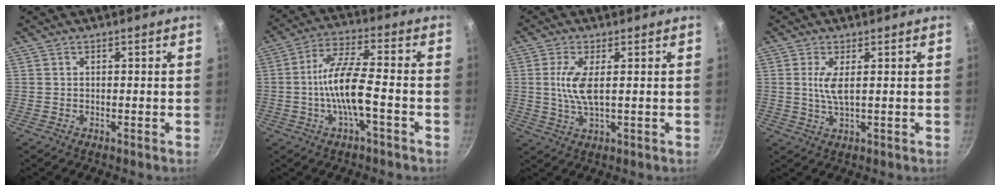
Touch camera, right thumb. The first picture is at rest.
{"total": 10.2, "force": [-2.8, 2.7, 9.5], "torque": [-0.184, 0.031, -0.062]}
{"total": 6.2, "force": [0.8, 1.9, 5.8], "torque": [-0.129, -0.002, 0.016]}
{"total": 4.0, "force": [0.8, 1.0, 3.8], "torque": [-0.084, -0.006, 0.018]}